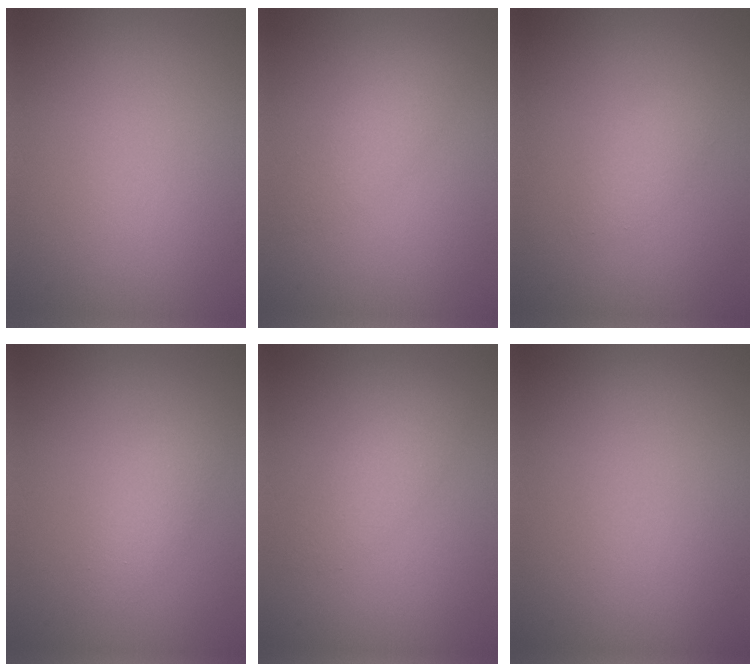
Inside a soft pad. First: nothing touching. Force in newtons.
{"total": 2.0, "press": 2.0, "slide": 0.1}
{"total": 1.1, "press": 1.1, "slide": 0.1}
{"total": 1.6, "press": 1.6, "slide": 0.1}
{"total": 2.2, "press": 2.2, "slide": 0.1}
{"total": 0.0}